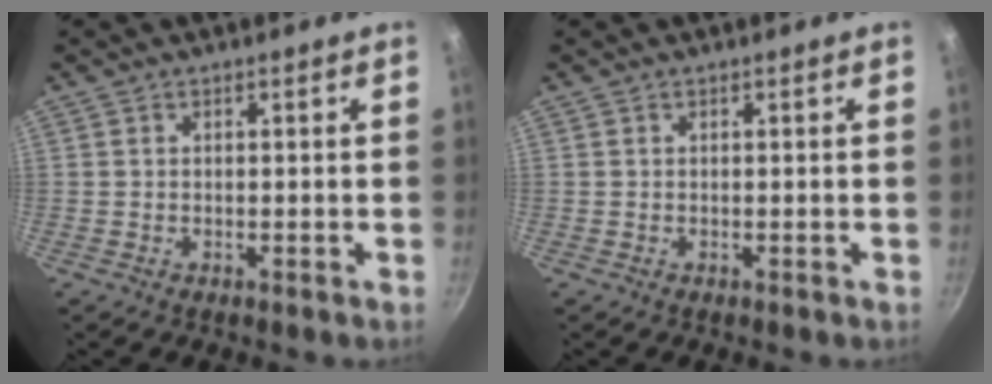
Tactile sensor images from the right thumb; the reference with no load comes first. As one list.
[{"total": 0.0}]